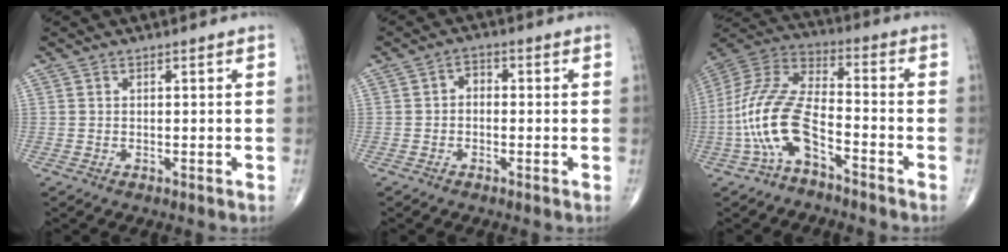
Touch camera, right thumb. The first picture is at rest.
{"total": 2.3, "force": [-0.5, 1.7, 1.5], "torque": [-0.010, 0.015, -0.020]}
{"total": 15.0, "force": [-6.2, 6.5, 11.9], "torque": [-0.259, 0.061, -0.122]}